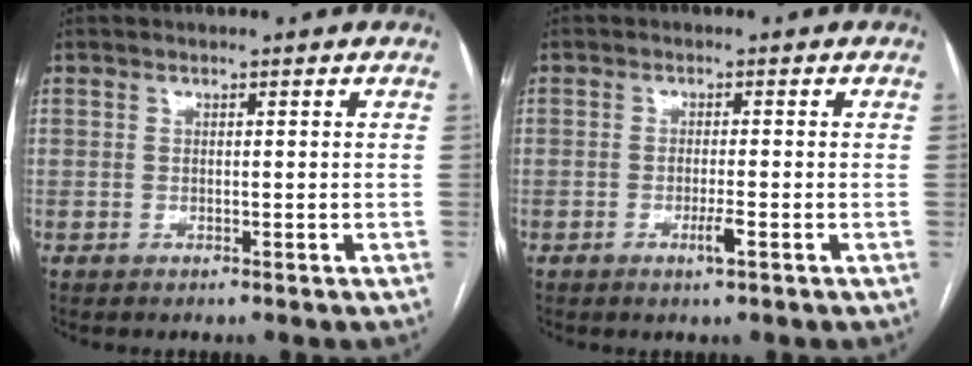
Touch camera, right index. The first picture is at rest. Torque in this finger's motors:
{"motor_torque": [0.53, 0.11, 0.30, 0.05]}